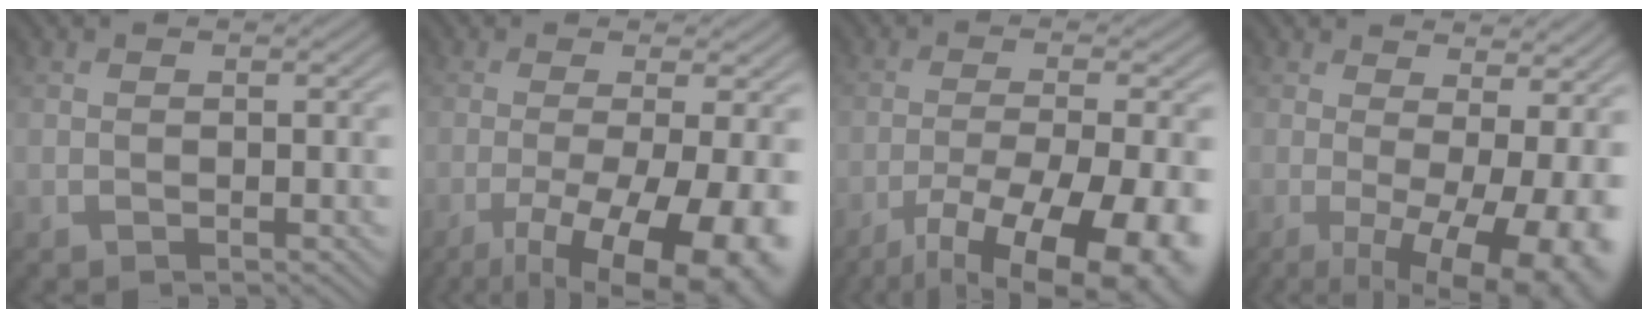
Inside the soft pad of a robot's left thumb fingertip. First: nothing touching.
{"total": 13.6, "force": [-5.5, 3.8, 11.9], "torque": [-0.170, -0.011, -0.074]}
{"total": 14.9, "force": [-8.9, 4.2, 11.2], "torque": [-0.189, -0.040, -0.122]}
{"total": 12.9, "force": [-1.3, 4.4, 12.1], "torque": [-0.147, -0.003, -0.004]}